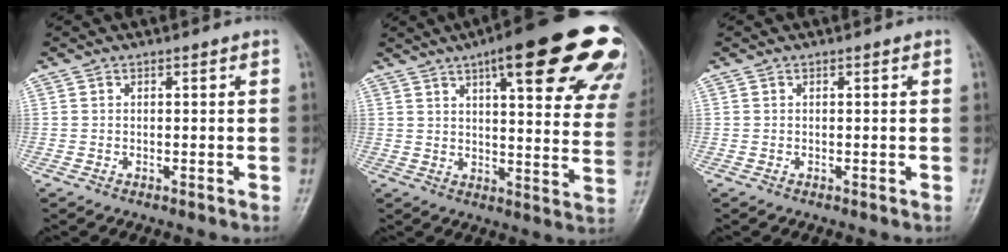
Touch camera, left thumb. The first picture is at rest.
{"total": 27.6, "force": [15.8, 6.9, 21.5], "torque": [-0.220, -0.026, 0.196]}
{"total": 0.0}